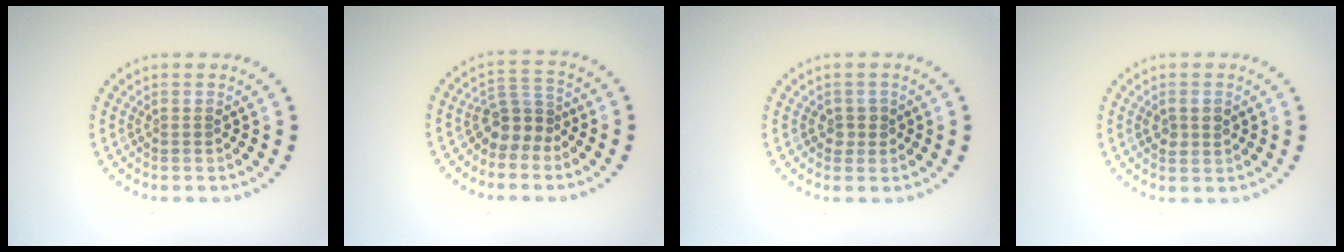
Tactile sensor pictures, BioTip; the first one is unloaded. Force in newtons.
{"total": 2.9, "press": 2.3, "slide": 1.8}
{"total": 0.9, "press": 0.8, "slide": 0.4}
{"total": 1.5, "press": 1.5, "slide": 0.1}